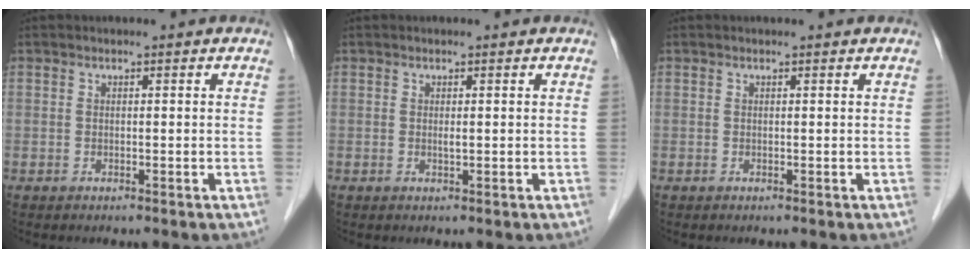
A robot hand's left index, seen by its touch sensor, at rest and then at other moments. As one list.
[{"total": 0.6, "force": [0.2, 0.0, 0.6], "torque": [-0.015, -0.002, 0.004]}, {"total": 0.6, "force": [0.6, -0.1, 0.1], "torque": [-0.007, -0.001, 0.009]}]